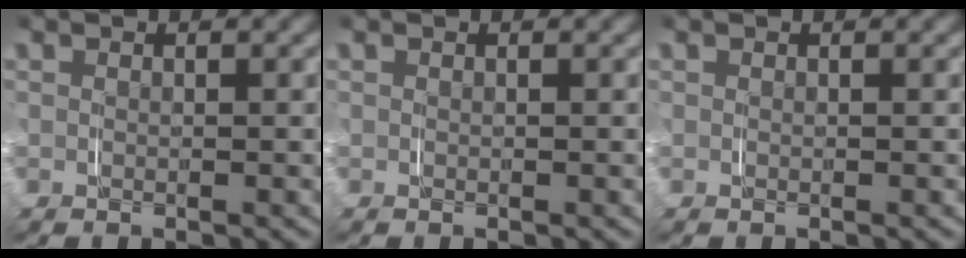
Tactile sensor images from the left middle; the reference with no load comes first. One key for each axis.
{"total": 0.0}
{"total": 0.0}